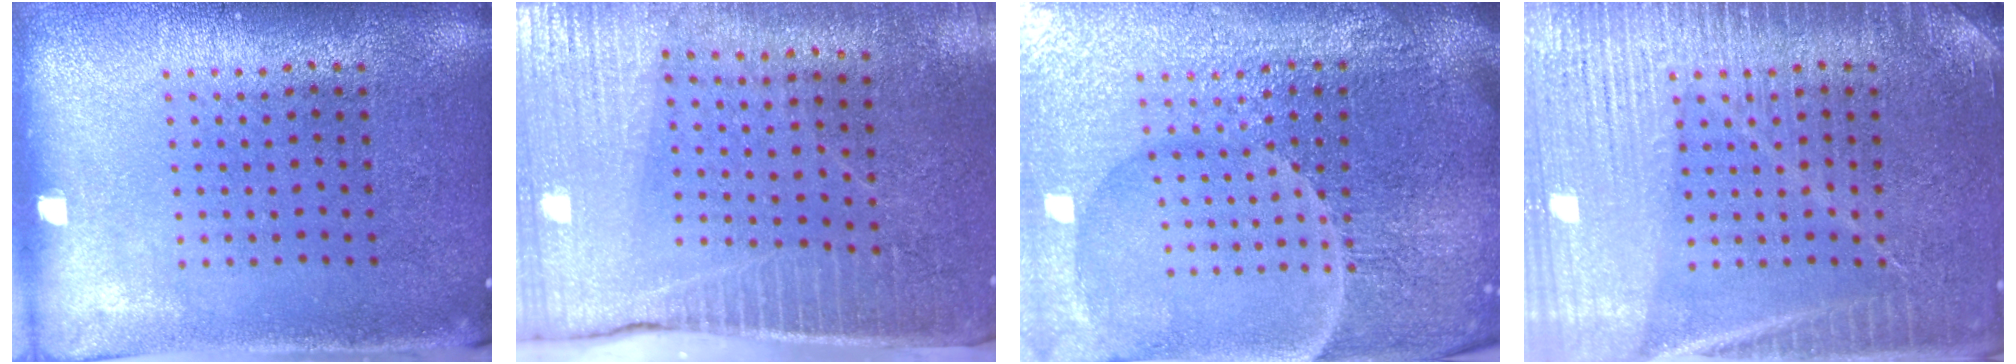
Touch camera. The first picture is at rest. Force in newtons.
{"total": 3.6, "press": 3.5, "slide": 0.9}
{"total": 6.0, "press": 5.5, "slide": 2.4}
{"total": 3.8, "press": 3.8, "slide": 0.6}